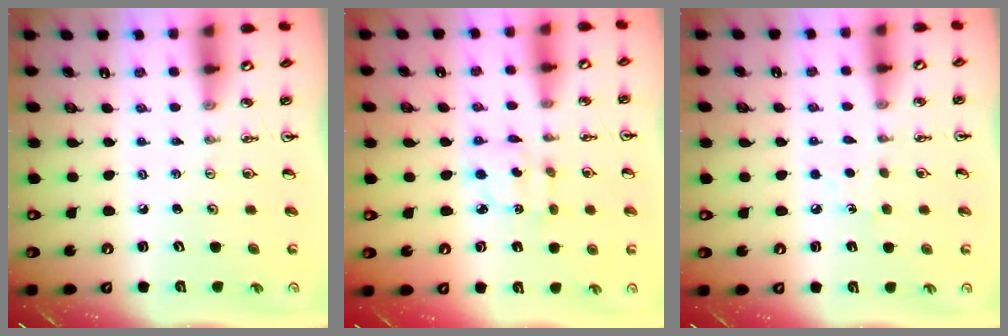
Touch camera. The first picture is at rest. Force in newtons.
{"total": 2.7, "press": 2.7, "slide": 0.2}
{"total": 5.6, "press": 5.6, "slide": 0.6}